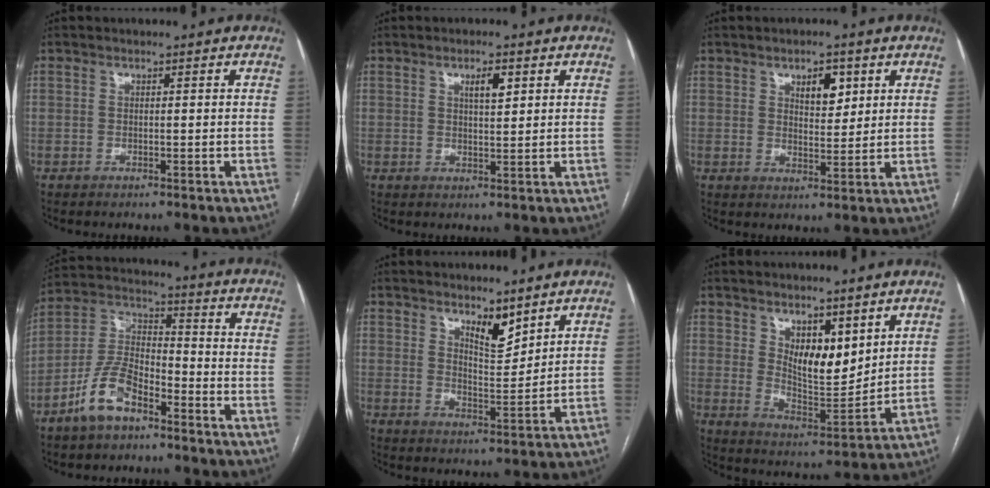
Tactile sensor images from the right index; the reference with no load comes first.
{"total": 3.0, "force": [1.5, 0.8, 2.6], "torque": [-0.043, -0.001, 0.024]}
{"total": 4.7, "force": [2.3, 2.2, 3.5], "torque": [-0.053, 0.001, 0.038]}
{"total": 9.8, "force": [-6.1, 4.0, 6.5], "torque": [-0.146, 0.010, -0.120]}
{"total": 5.2, "force": [3.9, 1.5, 2.9], "torque": [-0.051, -0.016, 0.071]}
{"total": 8.9, "force": [4.7, 3.6, 6.6], "torque": [-0.114, -0.011, 0.093]}